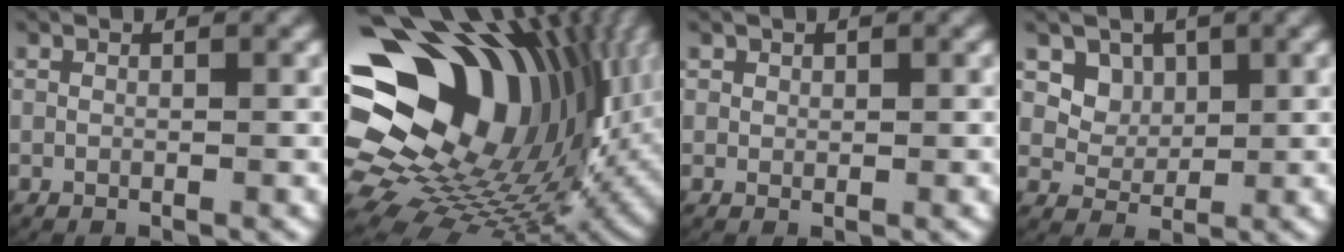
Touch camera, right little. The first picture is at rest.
{"total": 27.1, "force": [1.6, 19.6, 18.6], "torque": [-0.320, -0.014, 0.022]}
{"total": 0.8, "force": [0.2, 0.8, 0.0], "torque": [0.000, 0.001, 0.001]}
{"total": 3.1, "force": [1.1, 2.5, 1.3], "torque": [-0.035, -0.008, 0.027]}